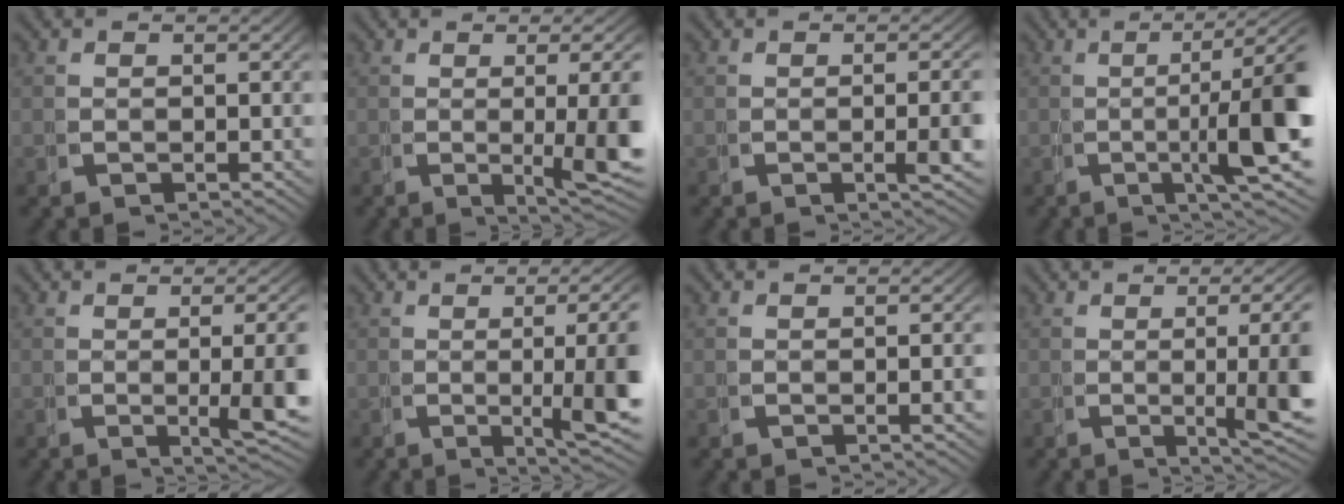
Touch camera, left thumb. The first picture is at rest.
{"total": 7.4, "force": [-0.6, 1.9, 7.1], "torque": [-0.090, -0.005, -0.009]}
{"total": 2.9, "force": [-0.3, 0.2, 2.9], "torque": [-0.032, 0.005, -0.010]}
{"total": 10.4, "force": [0.5, 3.1, 10.0], "torque": [-0.135, 0.000, -0.002]}
{"total": 5.8, "force": [-0.4, 1.4, 5.6], "torque": [-0.069, 0.003, -0.012]}
{"total": 9.2, "force": [-0.4, 2.8, 8.7], "torque": [-0.109, 0.001, -0.014]}
{"total": 0.8, "force": [-0.1, -0.1, 0.8], "torque": [-0.008, 0.004, -0.005]}
{"total": 8.3, "force": [-0.2, 2.4, 7.9], "torque": [-0.095, 0.005, -0.012]}